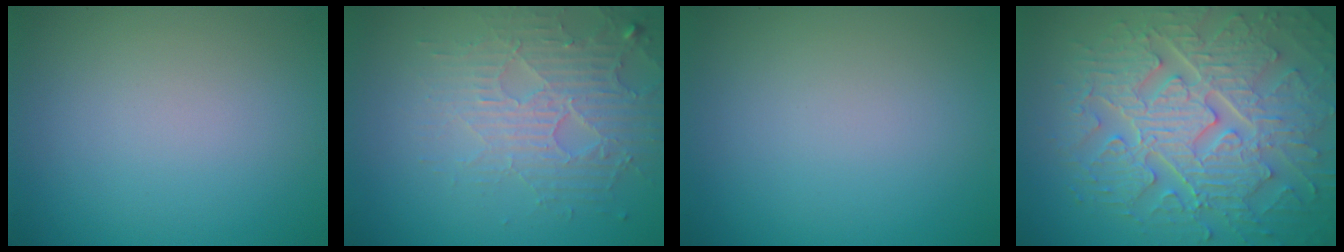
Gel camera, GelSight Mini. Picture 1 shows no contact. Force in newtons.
{"total": 3.9, "press": 3.8, "slide": 1.0}
{"total": 0.0}
{"total": 9.2, "press": 6.7, "slide": 6.3}